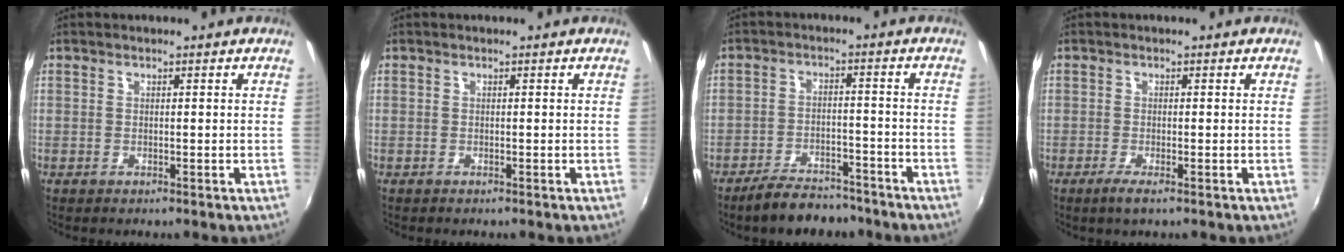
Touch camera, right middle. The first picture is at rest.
{"total": 0.0}
{"total": 9.0, "force": [-7.7, 3.2, 3.5], "torque": [-0.083, 0.008, -0.113]}
{"total": 2.2, "force": [-1.3, -0.2, 1.8], "torque": [-0.037, -0.010, -0.026]}